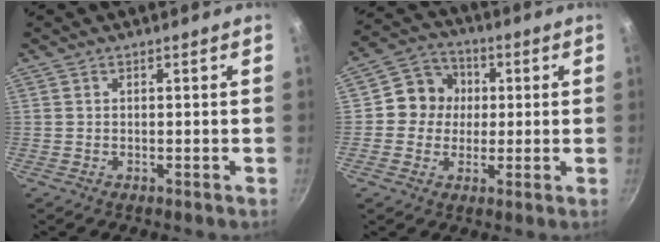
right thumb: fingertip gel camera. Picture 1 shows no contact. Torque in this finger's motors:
{"motor_torque": [-0.35, 0.30, 0.46, -0.34, 0.01]}